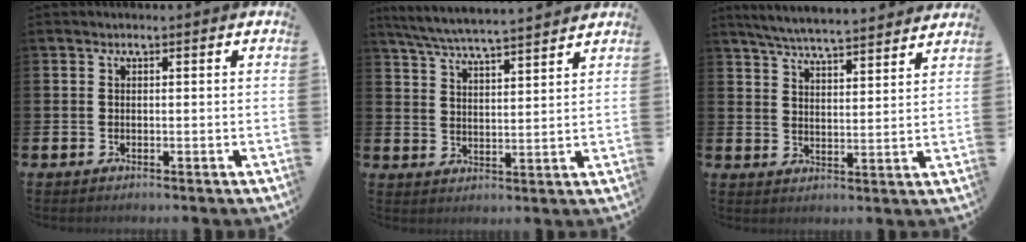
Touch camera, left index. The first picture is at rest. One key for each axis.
{"total": 6.1, "fx": 5.9, "fy": 0.0, "fz": 1.6, "tx": -0.051, "ty": -0.036, "tz": 0.104}
{"total": 5.8, "fx": 5.7, "fy": 0.0, "fz": 1.1, "tx": -0.034, "ty": -0.040, "tz": 0.098}